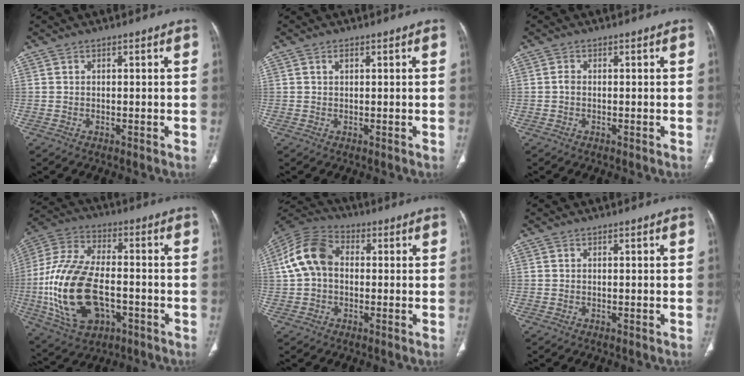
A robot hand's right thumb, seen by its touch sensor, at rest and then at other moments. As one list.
[{"total": 0.9, "force": [0.4, 0.6, 0.7], "torque": [-0.013, 0.004, 0.008]}, {"total": 0.9, "force": [-0.2, 0.6, 0.6], "torque": [-0.012, 0.001, -0.007]}, {"total": 21.8, "force": [-4.5, 12.5, 17.3], "torque": [-0.357, 0.015, -0.070]}, {"total": 11.1, "force": [0.8, 8.0, 7.7], "torque": [-0.149, 0.031, 0.003]}, {"total": 0.0}]